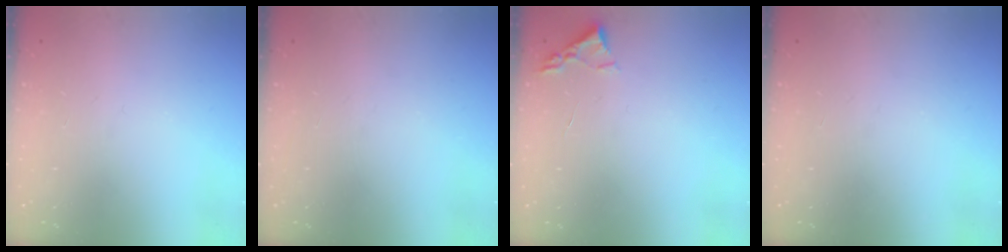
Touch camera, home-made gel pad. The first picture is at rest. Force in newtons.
{"total": 0.0}
{"total": 2.4, "press": 2.3, "slide": 0.3}
{"total": 0.0}